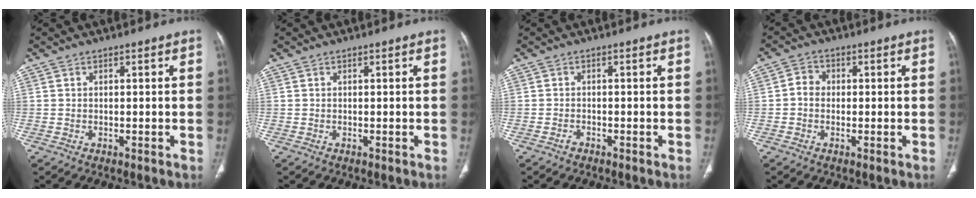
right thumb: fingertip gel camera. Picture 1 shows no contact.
{"total": 0.0}
{"total": 0.9, "force": [-0.8, 0.4, 0.2], "torque": [-0.004, 0.003, -0.017]}
{"total": 2.9, "force": [-0.3, 2.5, 1.4], "torque": [-0.012, 0.011, -0.013]}